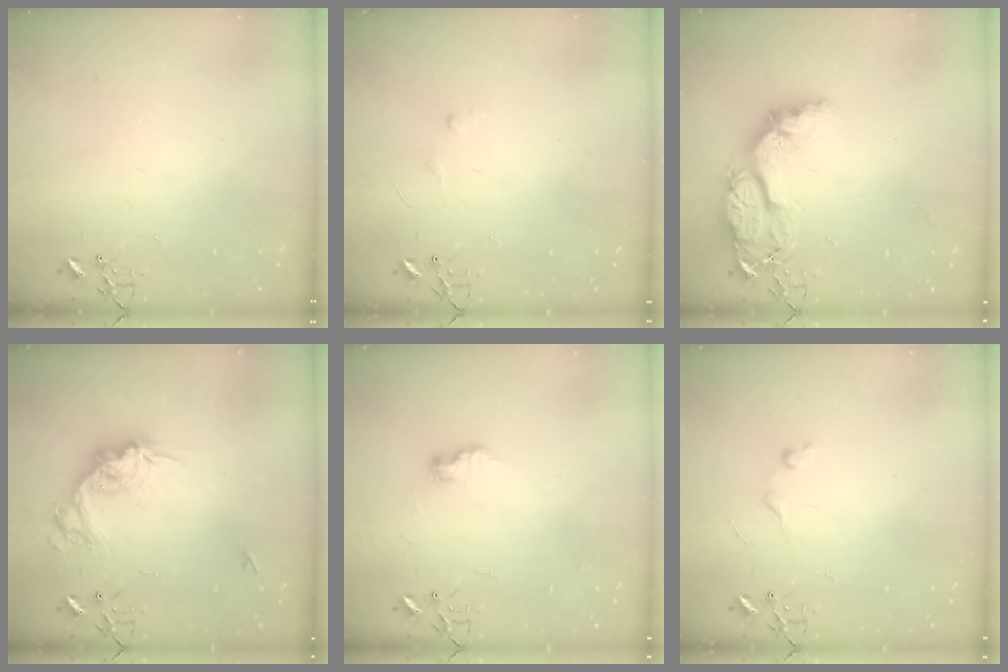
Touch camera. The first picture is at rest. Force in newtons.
{"total": 3.4, "press": 3.4, "slide": 0.5}
{"total": 15.4, "press": 15.3, "slide": 1.2}
{"total": 17.6, "press": 17.6, "slide": 1.0}
{"total": 7.6, "press": 7.5, "slide": 0.4}
{"total": 6.8, "press": 6.7, "slide": 0.8}